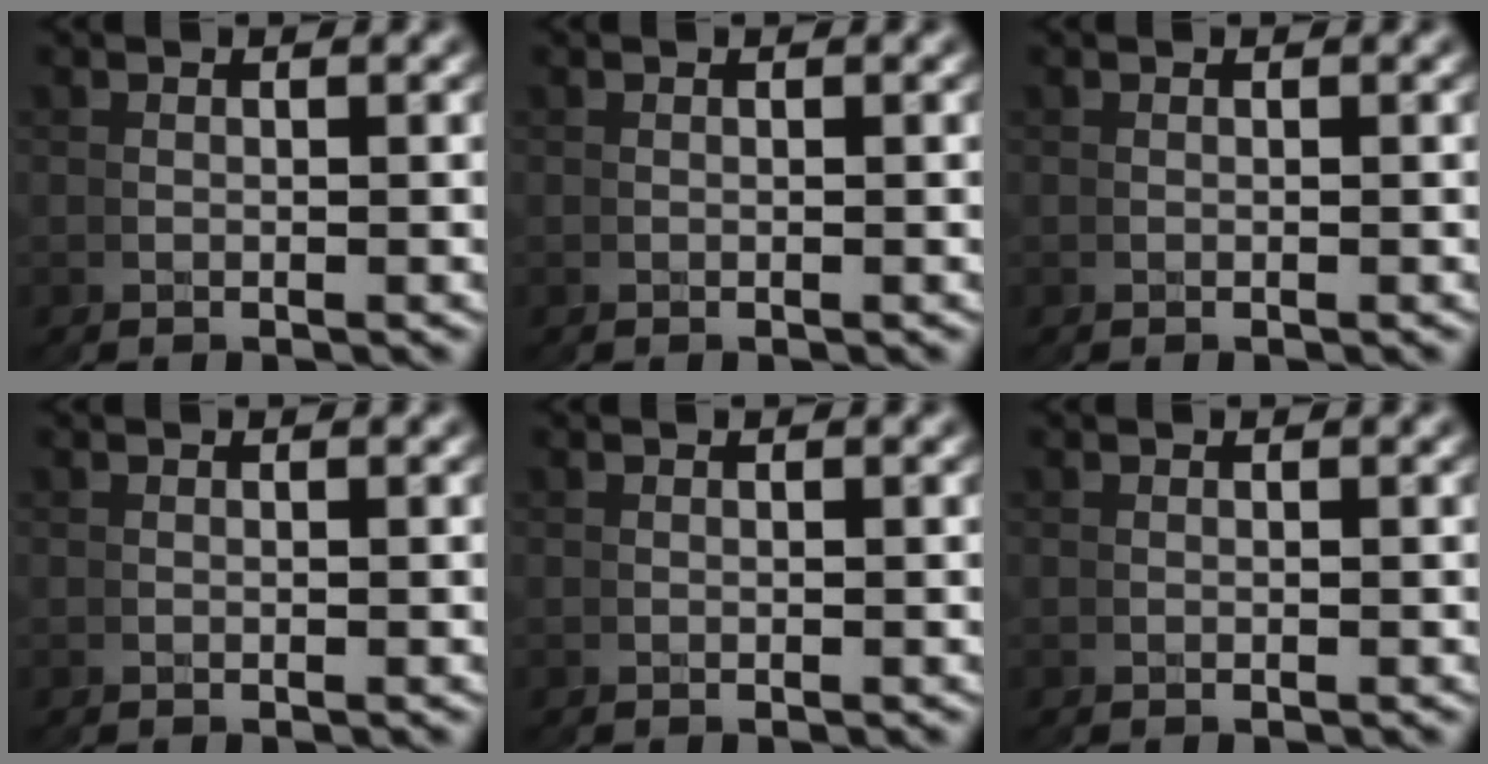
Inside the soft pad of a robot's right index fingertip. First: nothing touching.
{"total": 0.0}
{"total": 0.0}
{"total": 0.0}
{"total": 0.0}
{"total": 0.0}